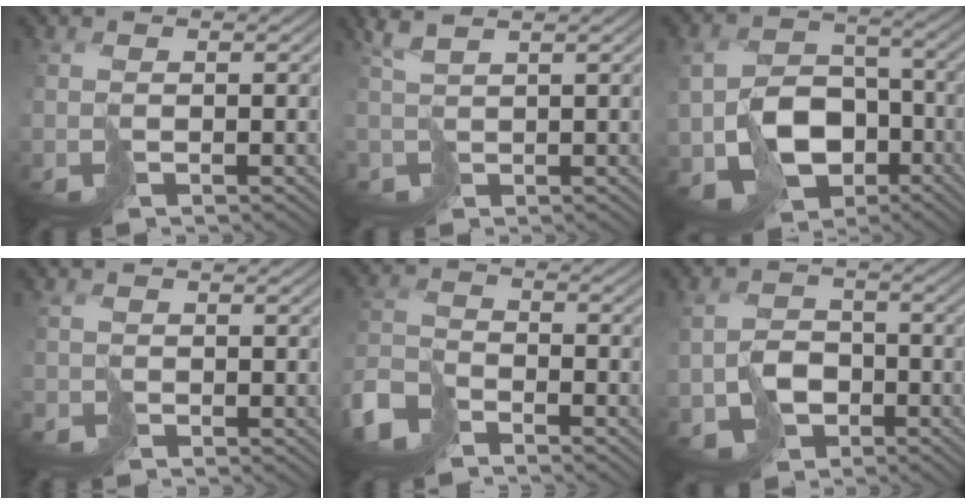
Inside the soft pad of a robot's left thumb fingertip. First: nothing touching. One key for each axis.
{"total": 1.7, "fx": 1.7, "fy": 0.0, "fz": -0.3, "tx": 0.001, "ty": 0.000, "tz": 0.037}
{"total": 9.9, "fx": -3.3, "fy": 7.8, "fz": 5.1, "tx": -0.102, "ty": -0.027, "tz": -0.054}
{"total": 1.4, "fx": -1.0, "fy": 0.1, "fz": -1.0, "tx": 0.020, "ty": -0.010, "tz": -0.021}
{"total": 5.9, "fx": -4.4, "fy": 3.1, "fz": 2.5, "tx": -0.069, "ty": -0.014, "tz": -0.100}
{"total": 3.5, "fx": -1.2, "fy": 3.2, "fz": 0.5, "tx": -0.009, "ty": -0.003, "tz": -0.021}